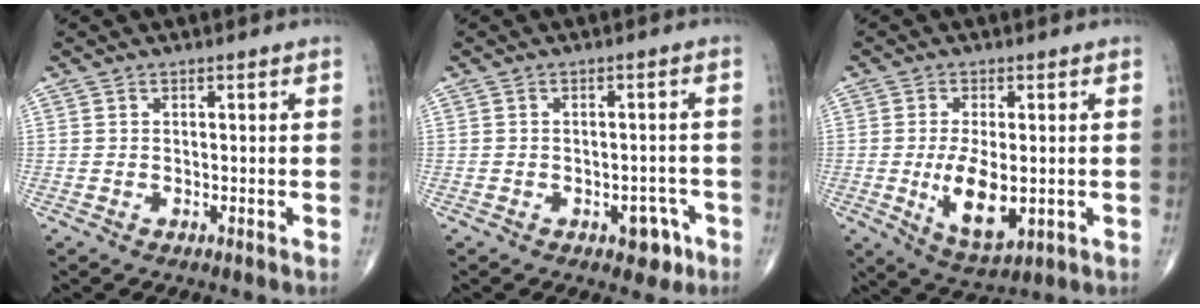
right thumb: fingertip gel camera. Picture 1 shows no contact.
{"total": 4.2, "force": [-2.2, 2.5, 2.4], "torque": [-0.009, 0.017, -0.026]}
{"total": 9.3, "force": [-1.3, 4.2, 8.2], "torque": [-0.138, -0.020, -0.013]}